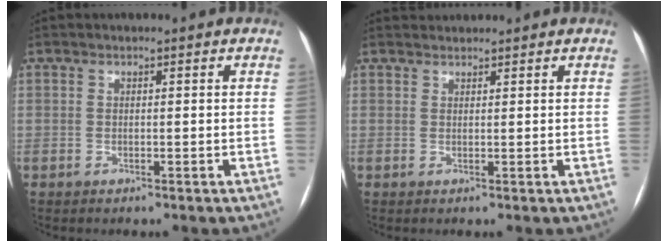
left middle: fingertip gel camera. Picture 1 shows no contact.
{"total": 1.5, "force": [1.5, 0.3, -0.2], "torque": [-0.002, 0.015, 0.028]}